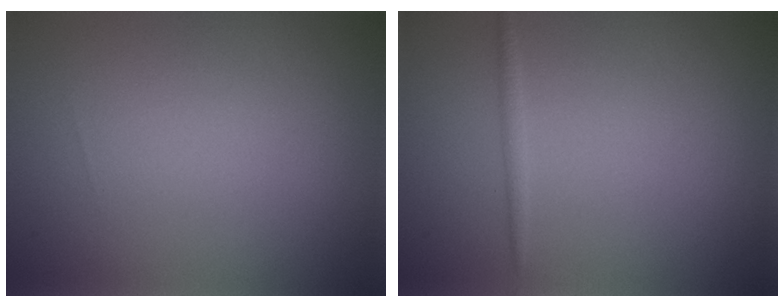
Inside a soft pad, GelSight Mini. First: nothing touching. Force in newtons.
{"total": 0.8, "press": 0.8, "slide": 0.1}